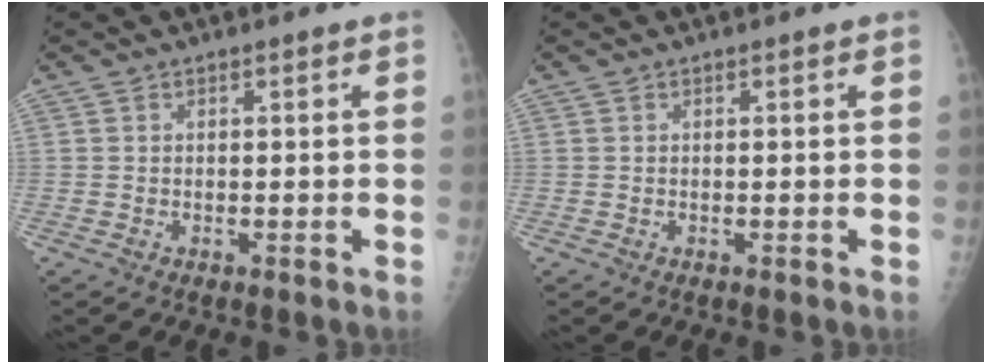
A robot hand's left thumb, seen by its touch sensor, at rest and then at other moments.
{"total": 0.0}